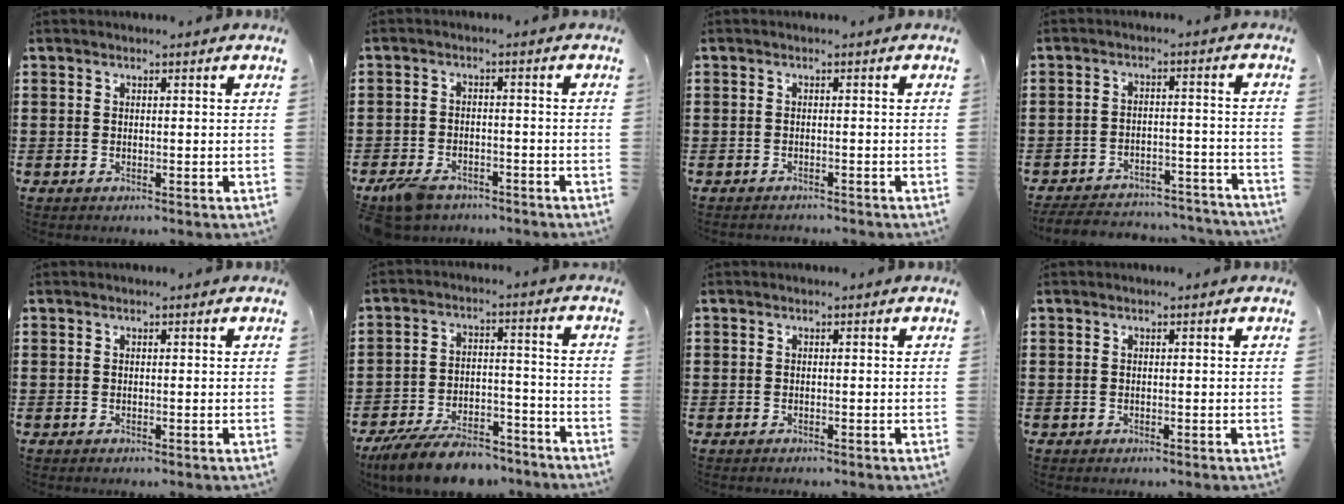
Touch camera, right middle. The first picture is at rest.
{"total": 4.2, "force": [-3.5, 1.6, 1.7], "torque": [-0.050, -0.002, -0.072]}
{"total": 1.0, "force": [-1.0, 0.2, -0.2], "torque": [0.001, 0.003, -0.023]}
{"total": 5.4, "force": [-5.3, 0.5, 0.9], "torque": [-0.025, 0.004, -0.108]}
{"total": 0.0}
{"total": 9.8, "force": [-8.7, 2.4, 3.9], "torque": [-0.062, 0.029, -0.161]}
{"total": 0.6, "force": [-0.5, 0.4, -0.1], "torque": [0.000, 0.001, -0.011]}
{"total": 0.0}